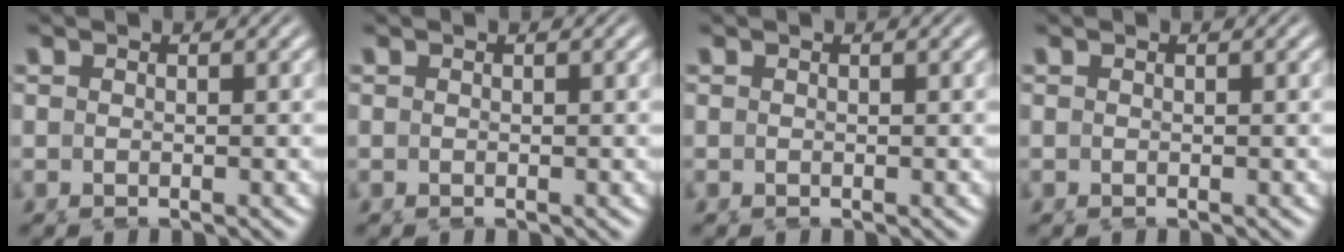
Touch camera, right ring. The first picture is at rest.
{"total": 0.0}
{"total": 0.0}
{"total": 0.0}